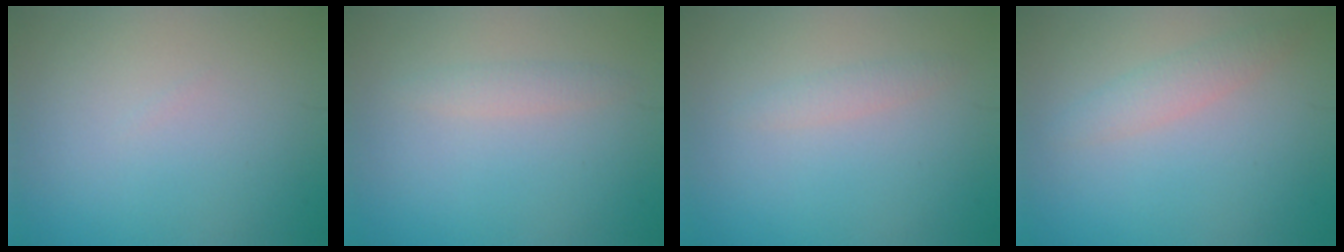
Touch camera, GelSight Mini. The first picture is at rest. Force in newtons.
{"total": 1.2, "press": 1.2, "slide": 0.1}
{"total": 1.2, "press": 1.2, "slide": 0.0}
{"total": 2.0, "press": 2.0, "slide": 0.1}